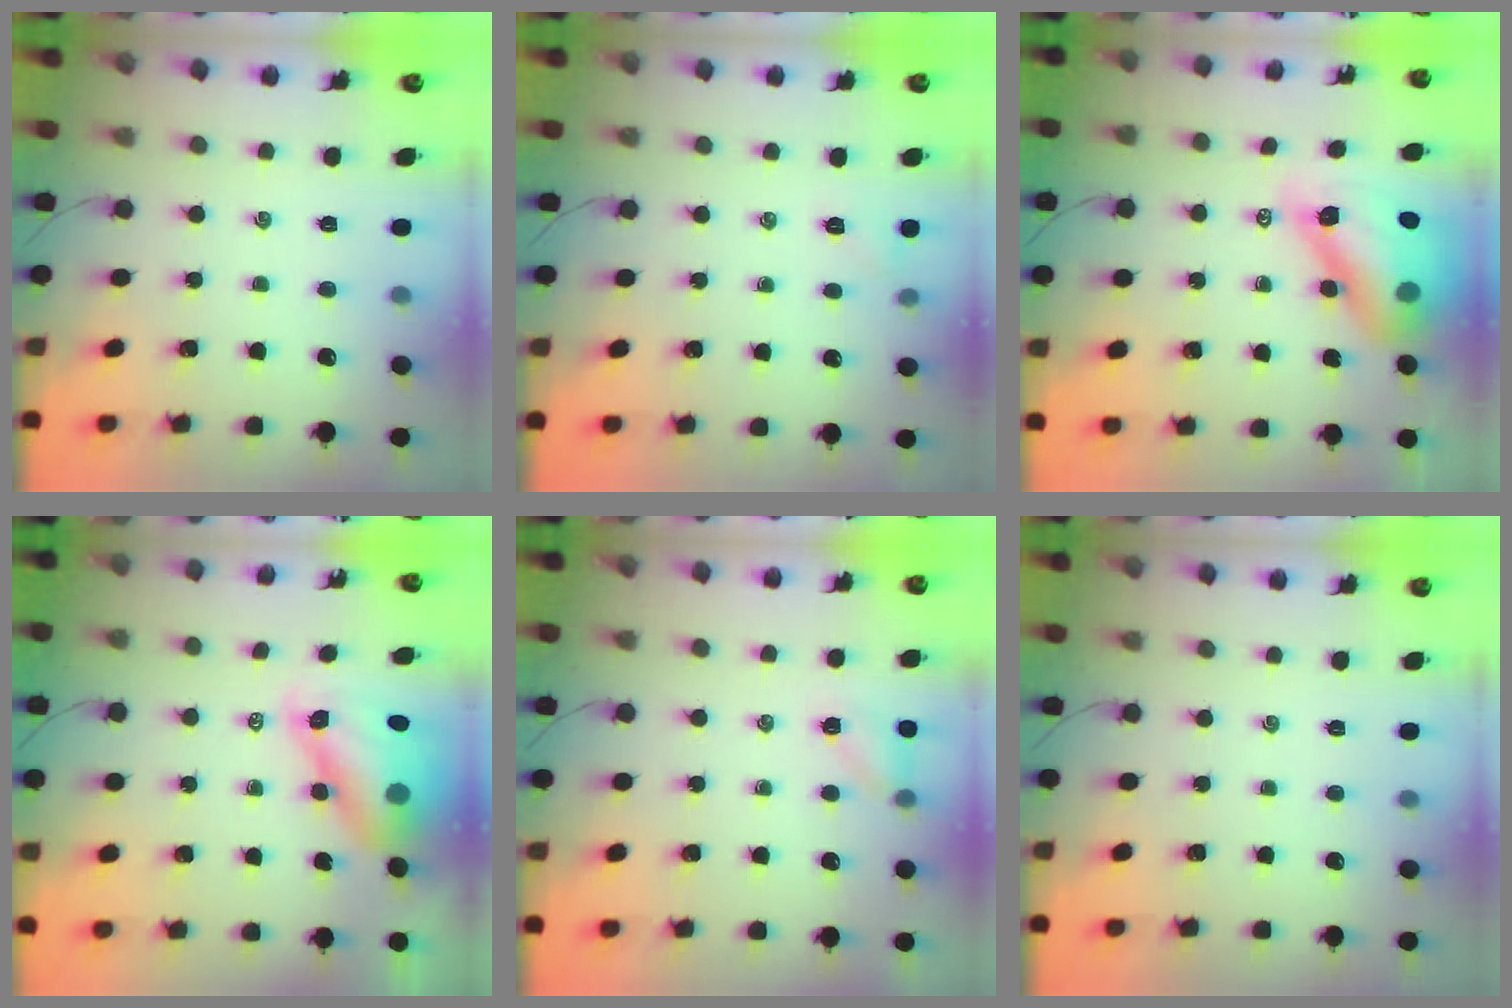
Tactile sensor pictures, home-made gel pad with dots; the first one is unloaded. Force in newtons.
{"total": 3.8, "press": 3.6, "slide": 1.2}
{"total": 16.0, "press": 15.4, "slide": 4.4}
{"total": 10.4, "press": 10.0, "slide": 3.1}
{"total": 5.1, "press": 4.8, "slide": 1.5}
{"total": 0.0}